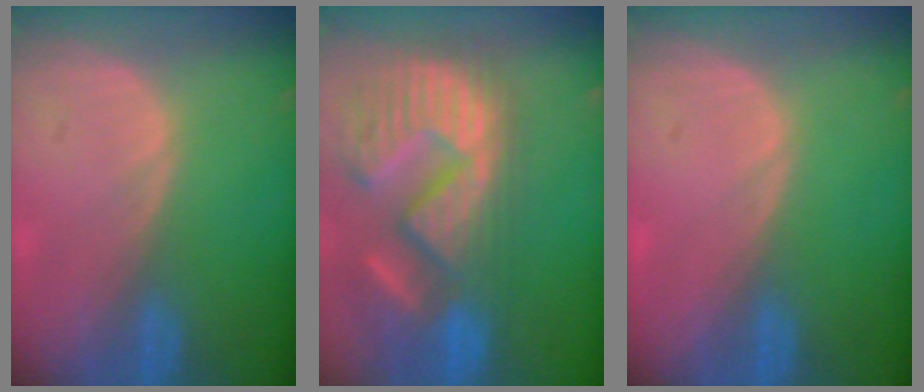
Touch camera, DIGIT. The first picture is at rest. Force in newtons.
{"total": 15.4, "press": 12.6, "slide": 8.8}
{"total": 0.0}